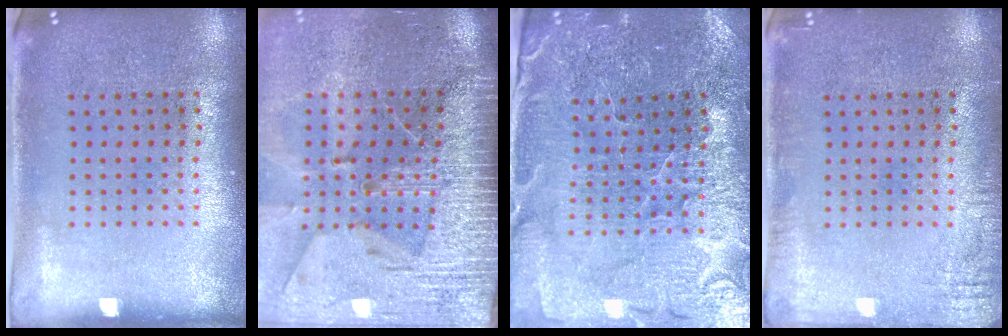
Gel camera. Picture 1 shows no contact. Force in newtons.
{"total": 4.0, "press": 3.5, "slide": 2.0}
{"total": 3.4, "press": 3.4, "slide": 0.3}
{"total": 1.8, "press": 1.8, "slide": 0.1}